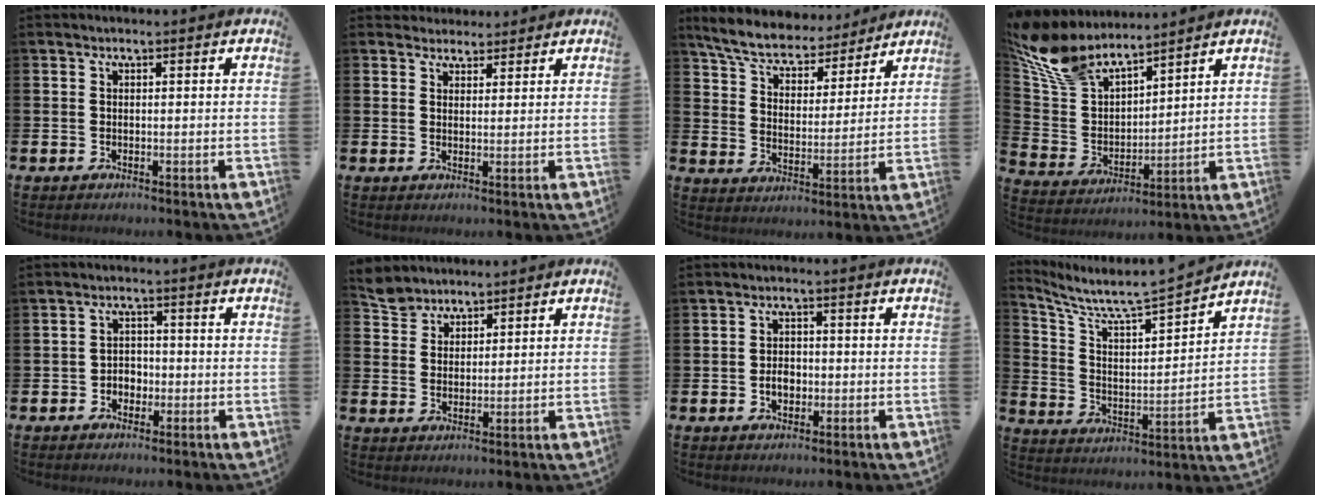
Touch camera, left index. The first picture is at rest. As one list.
[{"total": 3.0, "force": [2.7, 1.3, -0.2], "torque": [0.006, -0.011, 0.049]}, {"total": 7.5, "force": [7.0, 2.0, 1.9], "torque": [-0.075, -0.045, 0.124]}, {"total": 9.5, "force": [8.3, 3.5, 3.1], "torque": [-0.109, -0.043, 0.153]}, {"total": 2.5, "force": [-1.2, 2.0, 0.8], "torque": [-0.012, 0.003, -0.030]}, {"total": 4.2, "force": [4.0, 1.3, -0.2], "torque": [-0.012, -0.013, 0.076]}, {"total": 2.7, "force": [-0.6, 2.0, 1.7], "torque": [-0.017, -0.003, -0.018]}, {"total": 7.0, "force": [6.5, 0.2, 2.6], "torque": [-0.087, -0.057, 0.104]}]